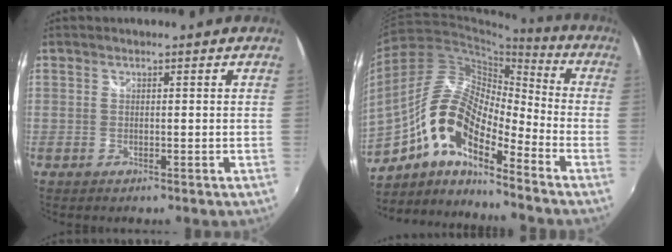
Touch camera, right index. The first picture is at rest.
{"total": 15.8, "force": [-7.8, 6.1, 12.4], "torque": [-0.228, 0.009, -0.163]}